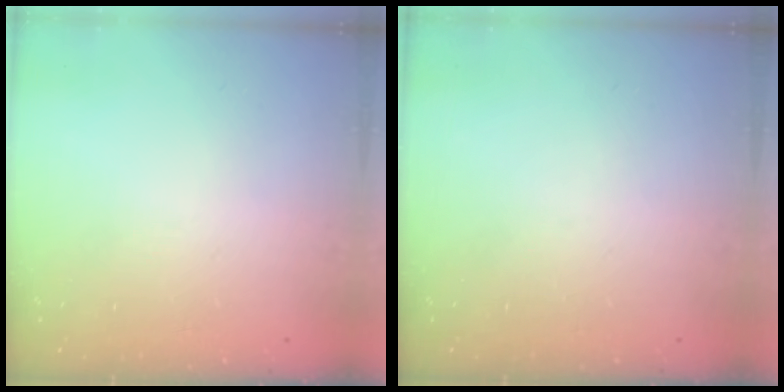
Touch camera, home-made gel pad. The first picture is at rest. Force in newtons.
{"total": 0.0}